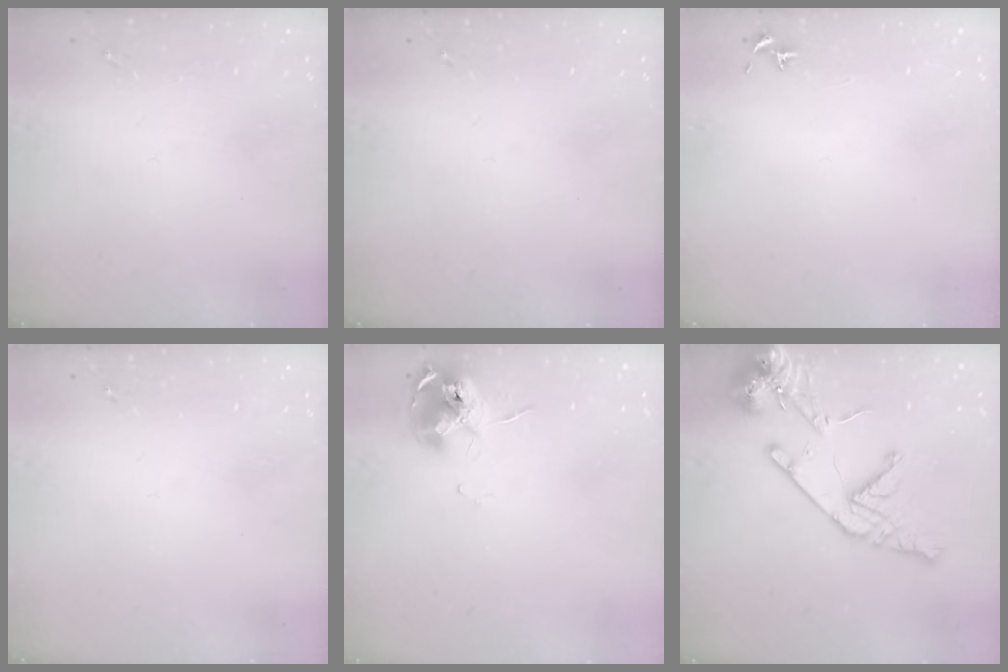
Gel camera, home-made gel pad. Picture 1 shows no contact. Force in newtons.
{"total": 0.0}
{"total": 0.8, "press": 0.7, "slide": 0.3}
{"total": 0.0}
{"total": 12.0, "press": 11.9, "slide": 1.3}
{"total": 16.2, "press": 16.0, "slide": 2.5}